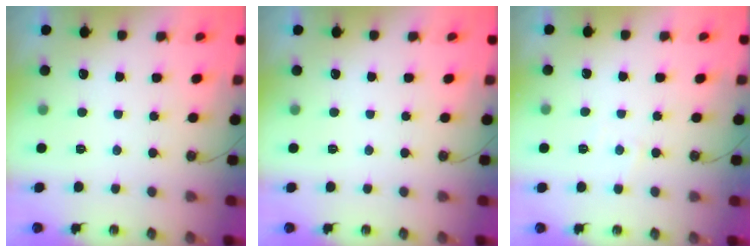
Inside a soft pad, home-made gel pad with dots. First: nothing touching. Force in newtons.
{"total": 0.0}
{"total": 2.7, "press": 2.7, "slide": 0.5}